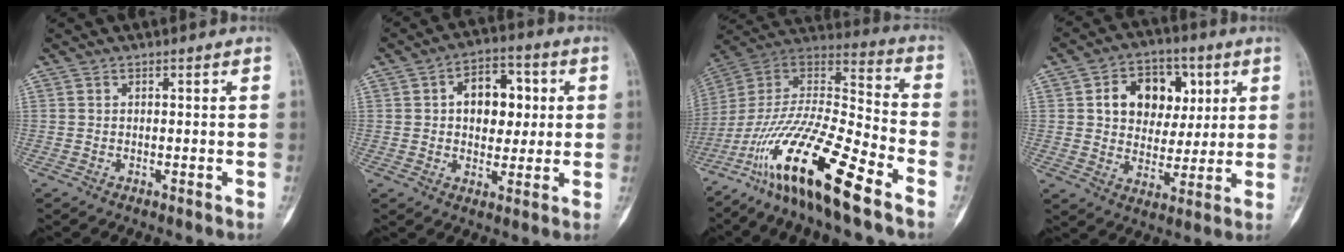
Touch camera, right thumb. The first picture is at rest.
{"total": 10.8, "force": [1.9, 7.2, 7.8], "torque": [-0.068, 0.007, 0.026]}
{"total": 24.4, "force": [-14.1, 5.1, 19.3], "torque": [-0.407, 0.043, -0.260]}
{"total": 13.5, "force": [4.0, 10.1, 8.1], "torque": [-0.071, -0.001, 0.066]}